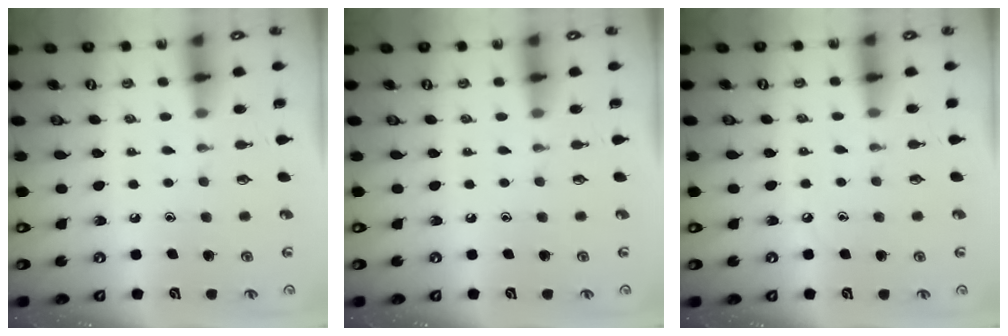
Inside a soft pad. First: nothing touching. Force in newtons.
{"total": 0.0}
{"total": 3.2, "press": 3.2, "slide": 0.5}